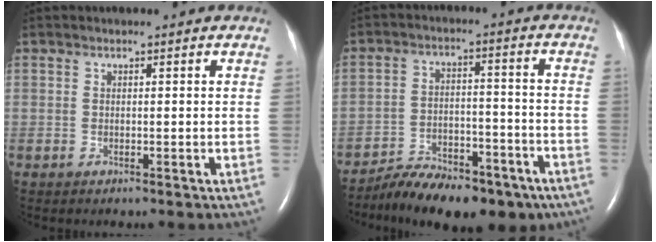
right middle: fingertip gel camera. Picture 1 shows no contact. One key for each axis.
{"total": 14.6, "fx": -11.6, "fy": 5.8, "fz": 6.8, "tx": -0.098, "ty": 0.024, "tz": -0.171}